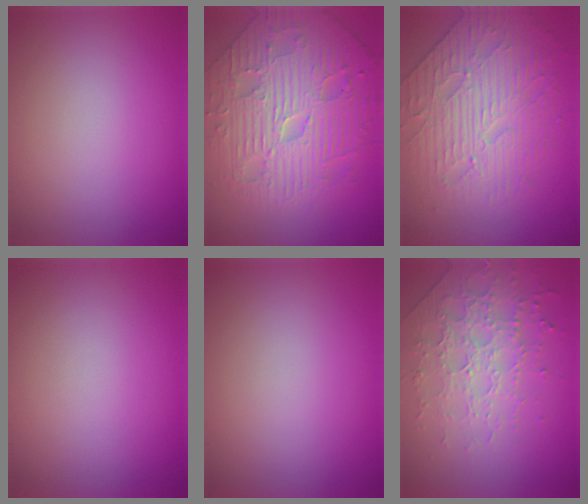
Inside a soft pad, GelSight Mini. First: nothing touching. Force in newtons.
{"total": 8.2, "press": 6.6, "slide": 4.8}
{"total": 4.4, "press": 4.3, "slide": 0.8}
{"total": 0.0}
{"total": 0.0}
{"total": 3.4, "press": 3.3, "slide": 1.1}